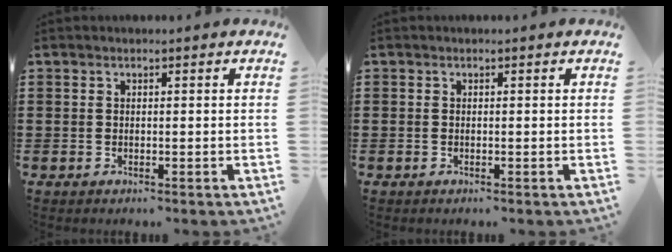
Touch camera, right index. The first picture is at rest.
{"total": 0.0}